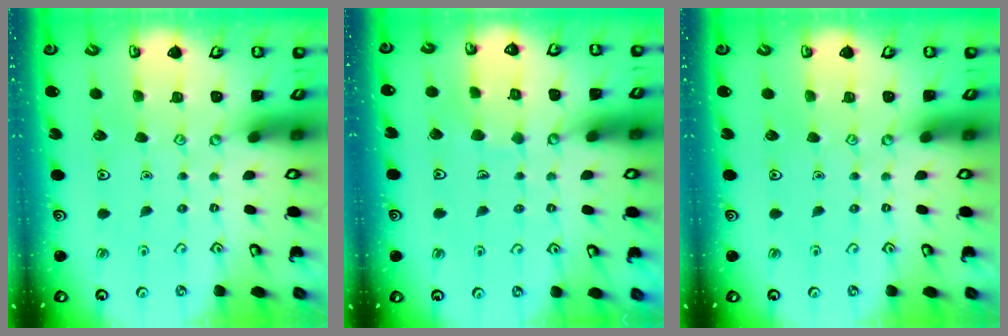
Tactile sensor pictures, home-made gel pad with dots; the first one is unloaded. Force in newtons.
{"total": 6.4, "press": 6.4, "slide": 0.3}
{"total": 0.0}